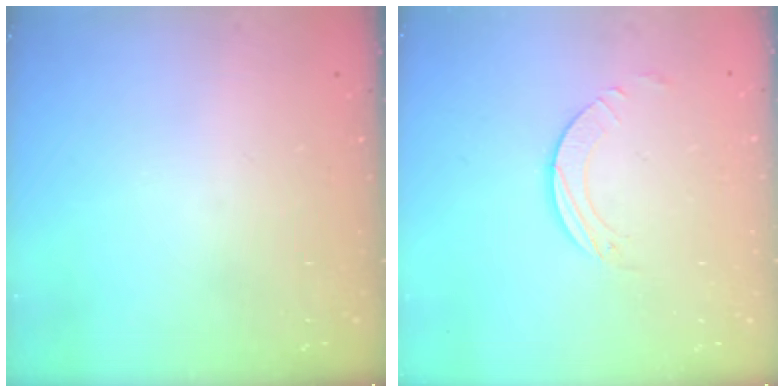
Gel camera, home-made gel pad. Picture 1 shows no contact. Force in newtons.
{"total": 1.9, "press": 1.9, "slide": 0.1}